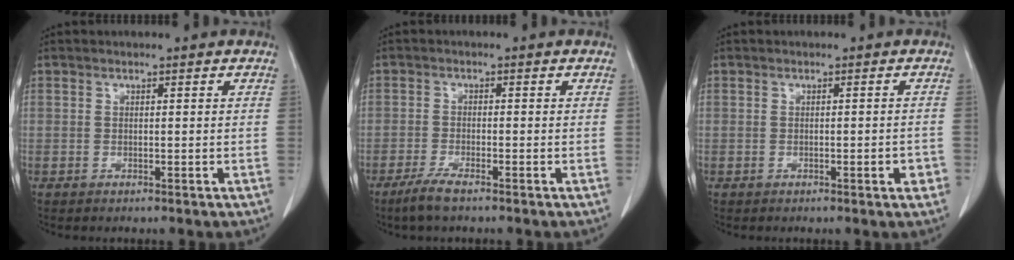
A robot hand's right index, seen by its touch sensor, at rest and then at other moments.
{"total": 3.3, "force": [-2.3, 0.3, 2.3], "torque": [-0.049, -0.006, -0.049]}
{"total": 2.1, "force": [-0.9, 0.5, 1.8], "torque": [-0.021, 0.000, -0.012]}